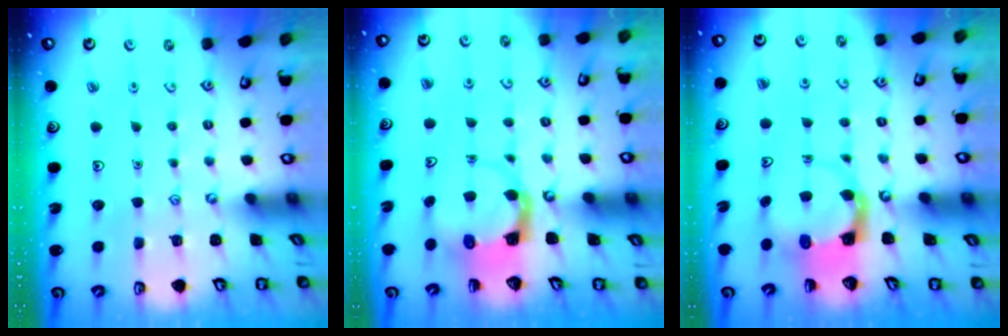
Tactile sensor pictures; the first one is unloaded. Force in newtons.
{"total": 3.7, "press": 3.7, "slide": 0.6}
{"total": 3.6, "press": 3.6, "slide": 0.6}